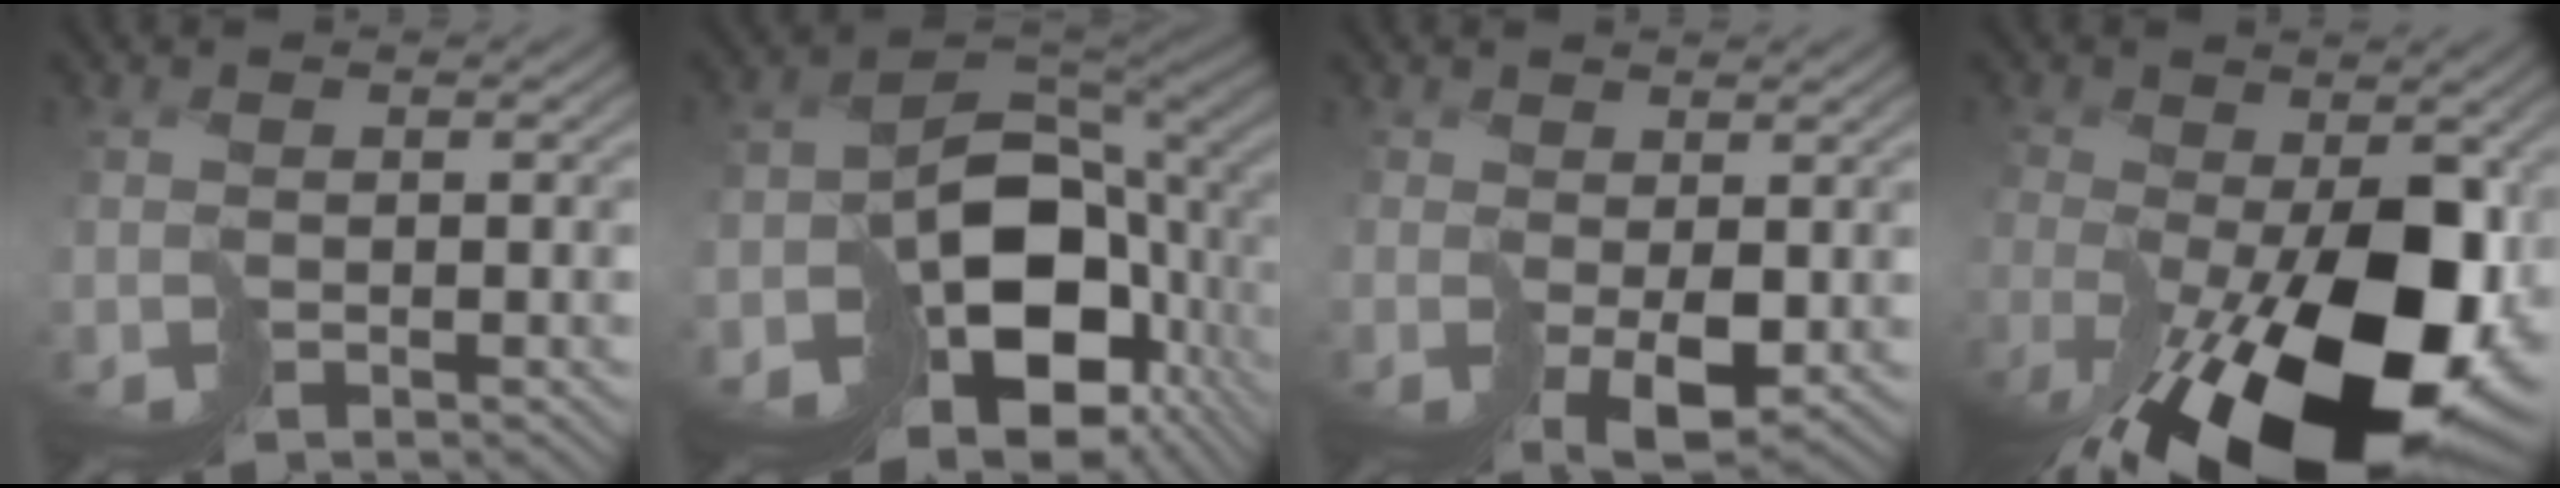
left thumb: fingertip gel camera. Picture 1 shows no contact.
{"total": 14.5, "force": [-5.4, 9.5, 9.6], "torque": [-0.164, -0.031, -0.071]}
{"total": 3.3, "force": [0.6, 1.8, 2.7], "torque": [-0.054, -0.013, 0.023]}
{"total": 18.1, "force": [-6.5, 8.6, 14.6], "torque": [-0.240, -0.043, -0.078]}